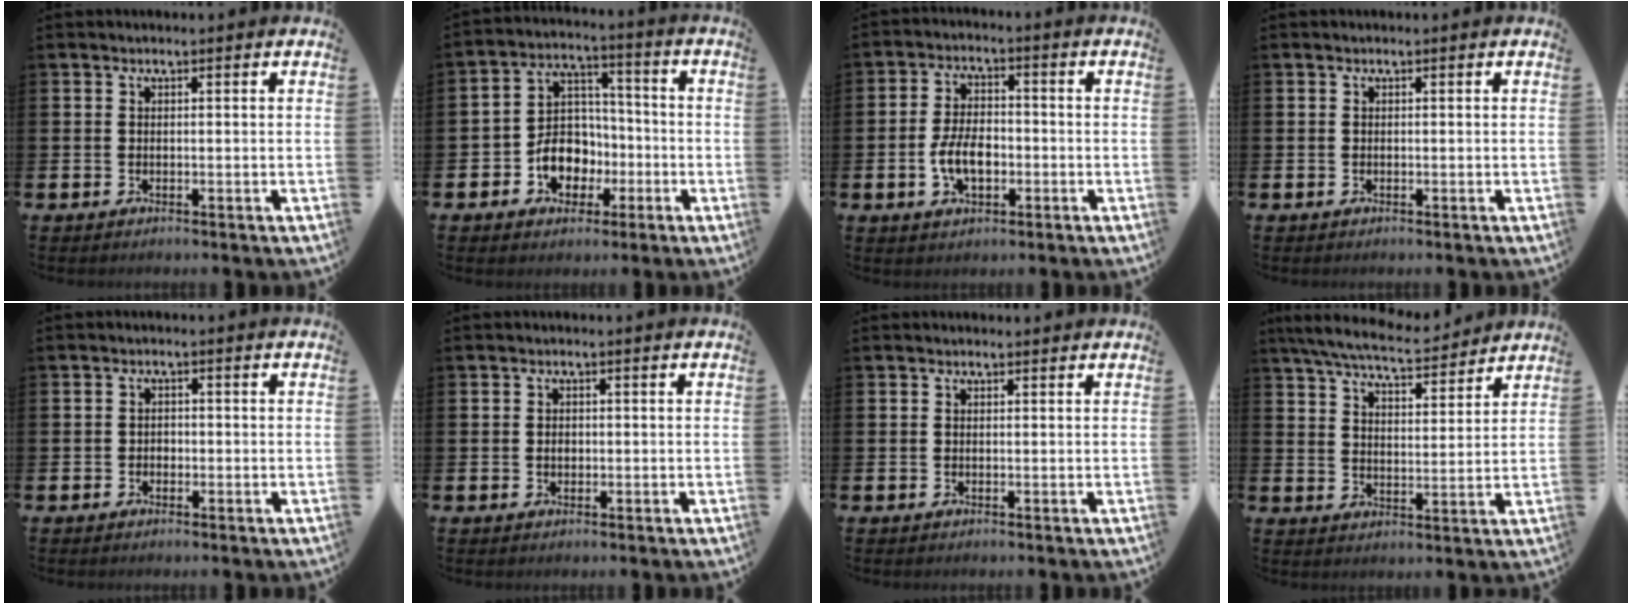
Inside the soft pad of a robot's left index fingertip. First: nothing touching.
{"total": 7.6, "force": [-2.5, 6.3, 3.5], "torque": [-0.082, 0.016, -0.047]}
{"total": 5.7, "force": [-1.4, 3.2, 4.5], "torque": [-0.083, 0.000, -0.032]}
{"total": 0.0}
{"total": 1.3, "force": [-0.6, 1.1, 0.3], "torque": [-0.006, 0.004, -0.015]}
{"total": 1.0, "force": [-0.1, 0.8, 0.6], "torque": [-0.003, 0.002, -0.006]}
{"total": 0.6, "force": [0.5, 0.1, 0.2], "torque": [0.006, -0.003, 0.008]}
{"total": 7.6, "force": [7.1, 1.2, 2.5], "torque": [-0.069, -0.037, 0.127]}